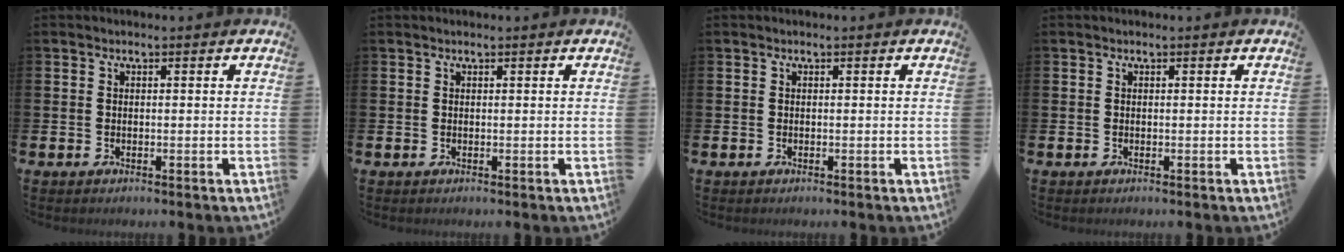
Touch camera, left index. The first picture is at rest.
{"total": 0.0}
{"total": 0.0}
{"total": 0.0}